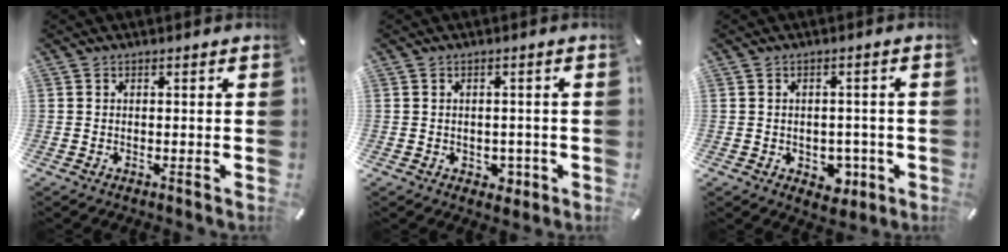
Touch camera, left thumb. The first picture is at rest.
{"total": 3.0, "force": [-0.9, 2.5, 1.4], "torque": [-0.006, -0.002, -0.019]}
{"total": 5.0, "force": [-1.5, 3.9, 2.6], "torque": [-0.019, 0.000, -0.027]}